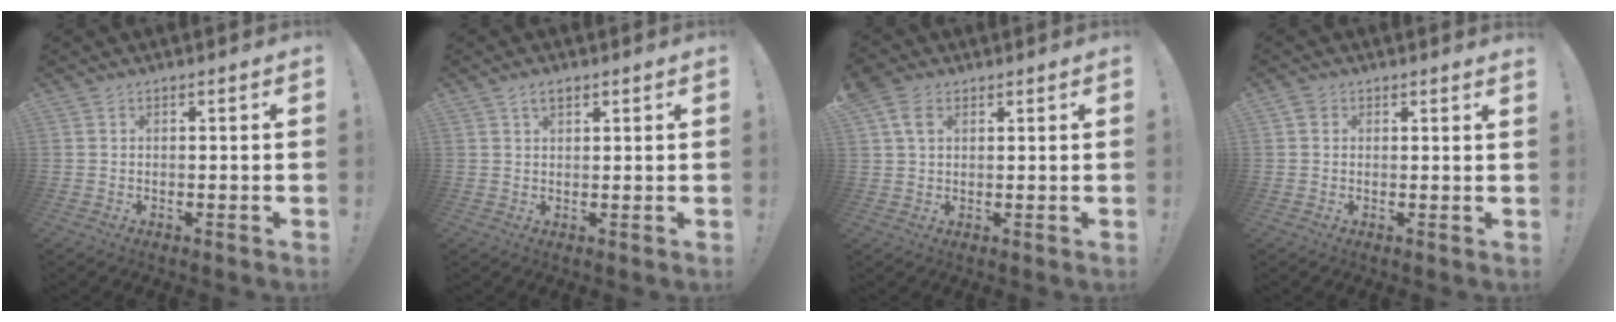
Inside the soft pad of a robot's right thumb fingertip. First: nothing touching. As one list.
[{"total": 2.6, "force": [1.5, 1.2, 1.7], "torque": [-0.028, -0.001, 0.025]}, {"total": 6.3, "force": [3.0, 4.1, 3.8], "torque": [-0.063, -0.002, 0.059]}, {"total": 1.6, "force": [1.3, 0.8, 0.4], "torque": [0.003, -0.005, 0.023]}]